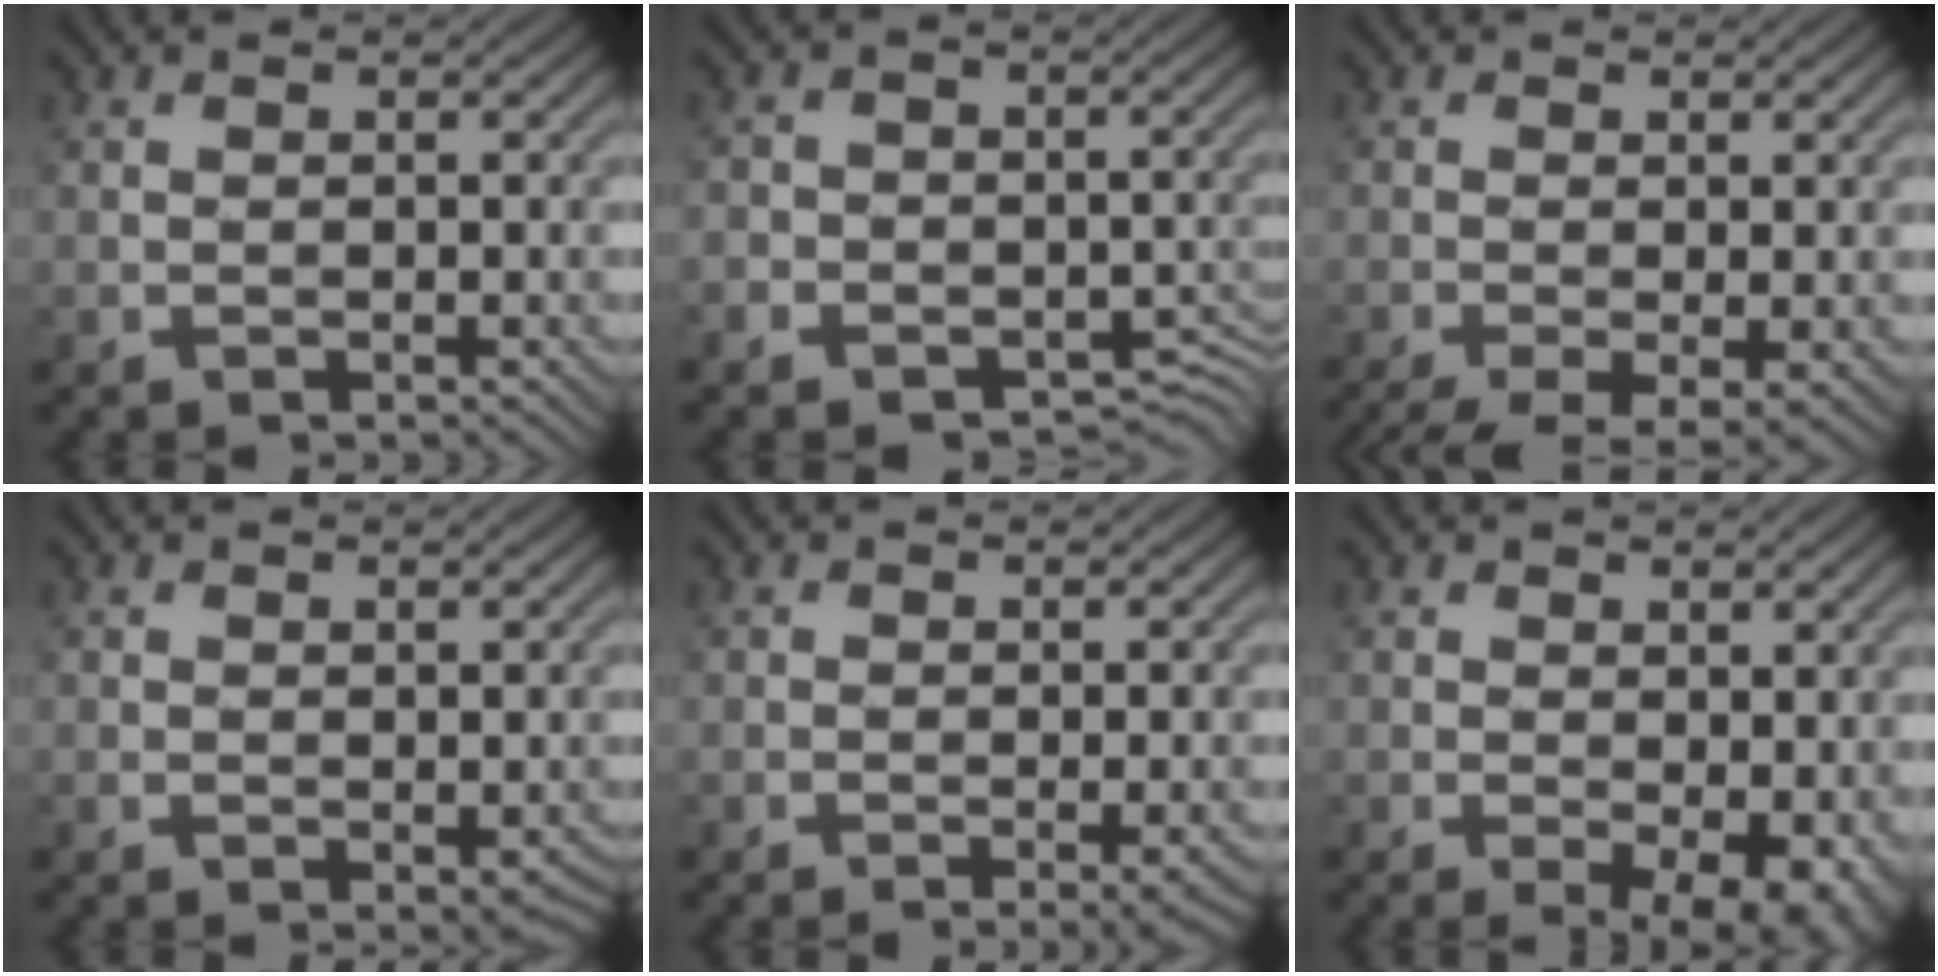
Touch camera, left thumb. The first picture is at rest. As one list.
[{"total": 6.5, "force": [-4.1, 4.9, 1.2], "torque": [-0.015, -0.006, -0.070]}, {"total": 5.4, "force": [-2.9, 1.3, 4.3], "torque": [-0.086, -0.014, -0.046]}, {"total": 0.8, "force": [0.1, 0.4, 0.7], "torque": [-0.012, -0.002, 0.005]}, {"total": 1.5, "force": [-0.7, 0.1, 1.4], "torque": [-0.024, 0.003, -0.016]}, {"total": 5.2, "force": [-0.9, 2.4, 4.5], "torque": [-0.063, -0.008, -0.002]}]